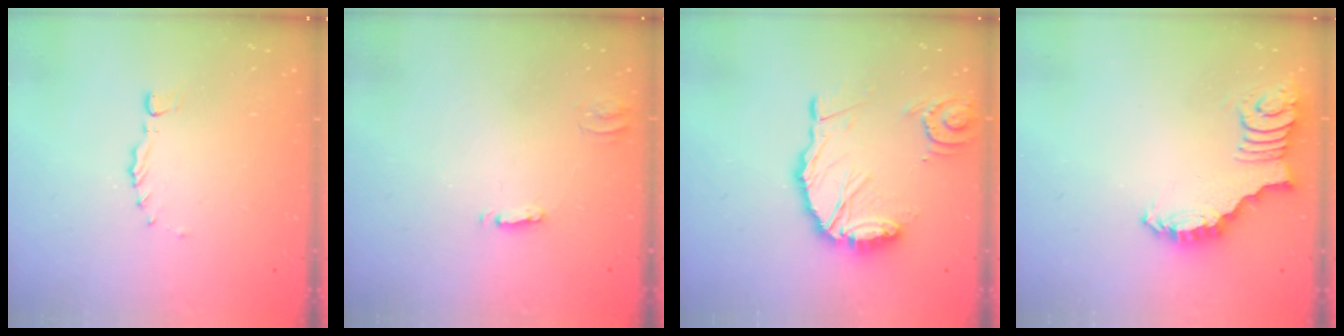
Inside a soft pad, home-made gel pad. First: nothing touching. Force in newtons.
{"total": 2.5, "press": 2.5, "slide": 0.2}
{"total": 15.2, "press": 15.0, "slide": 2.1}
{"total": 2.6, "press": 2.5, "slide": 0.5}